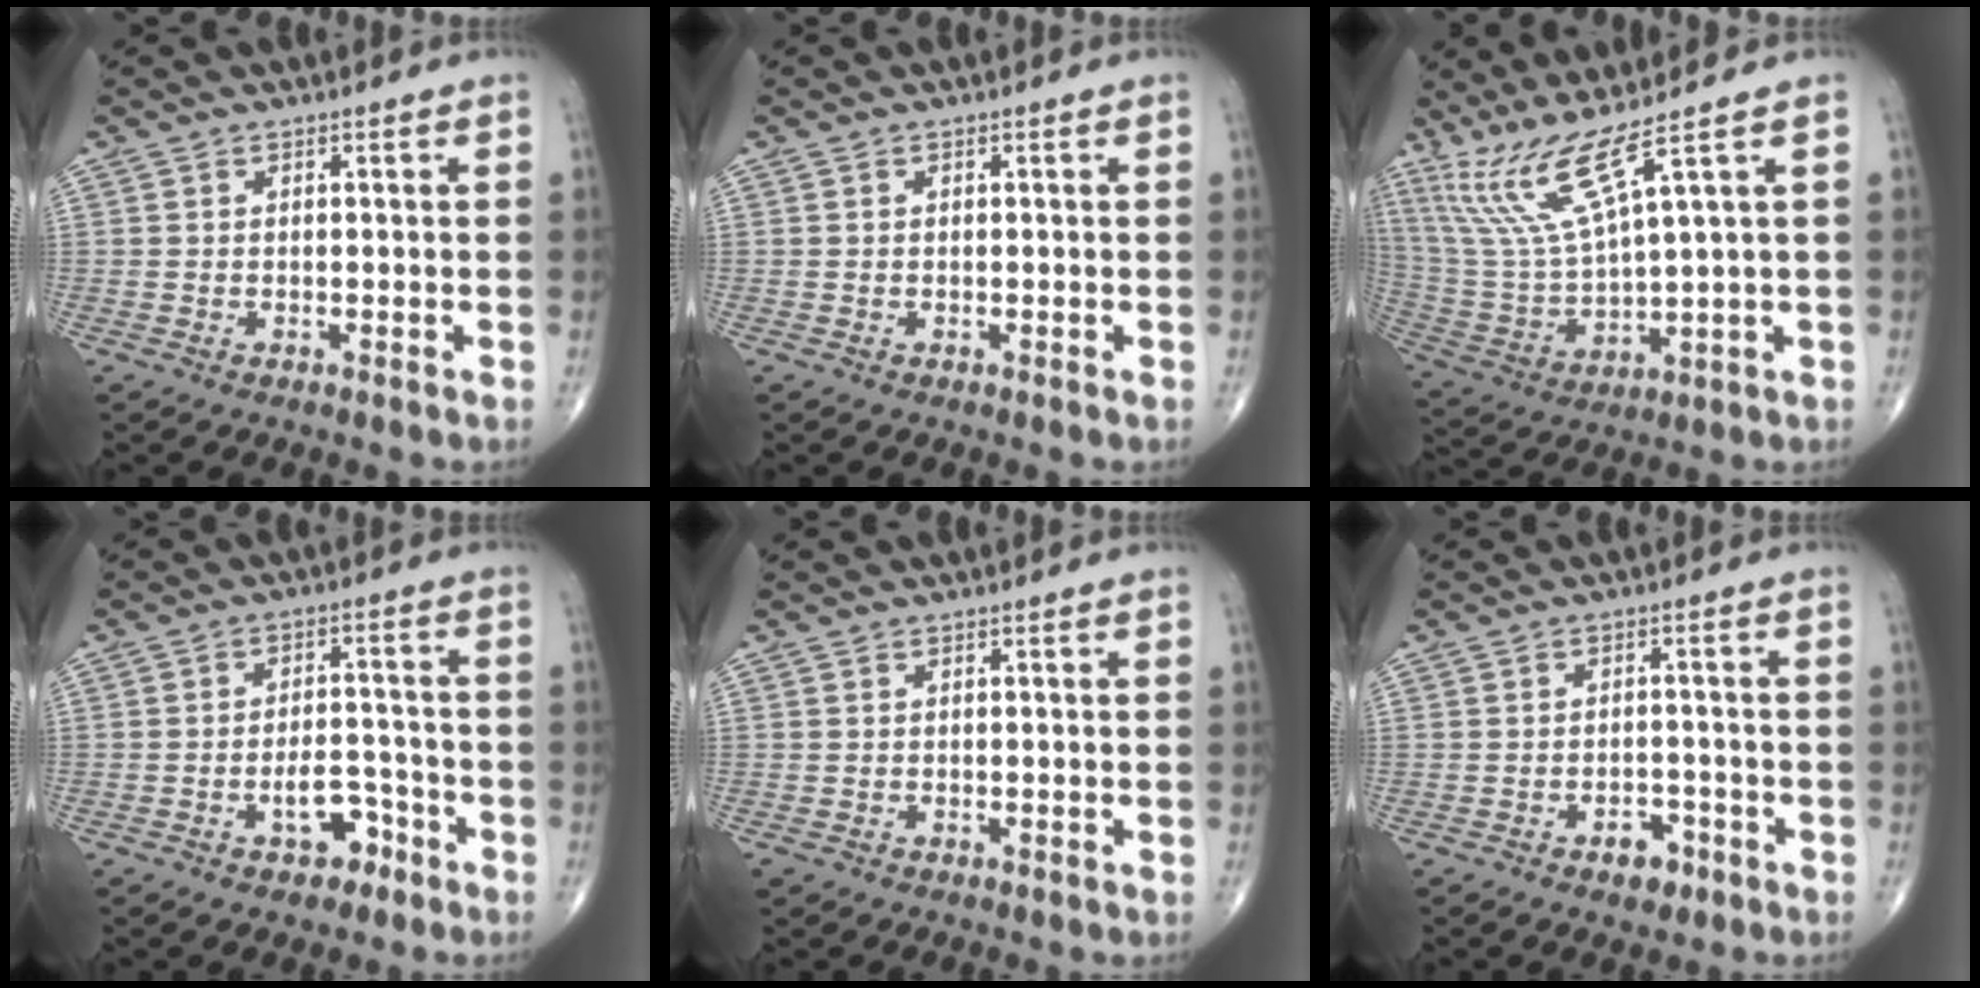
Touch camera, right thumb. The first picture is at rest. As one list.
[{"total": 0.0}, {"total": 10.8, "force": [7.5, -1.1, 7.6], "torque": [-0.175, -0.047, 0.166]}, {"total": 6.1, "force": [-3.3, 3.5, 3.8], "torque": [-0.037, 0.036, -0.049]}, {"total": 0.7, "force": [-0.3, 0.5, 0.3], "torque": [-0.009, -0.002, -0.007]}, {"total": 3.8, "force": [-2.2, 2.3, 2.0], "torque": [-0.014, 0.015, -0.030]}]